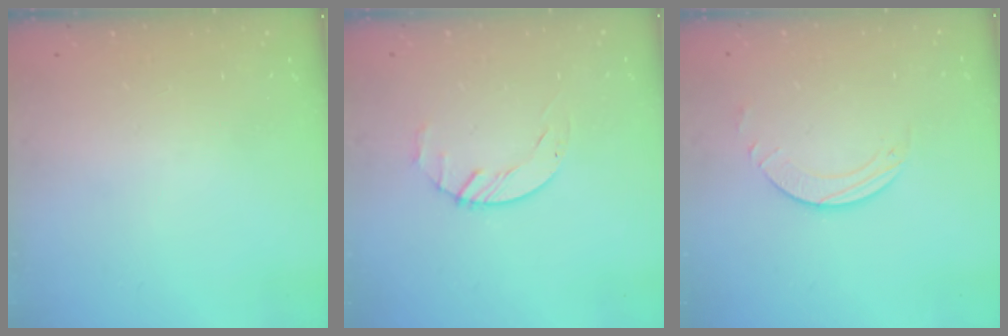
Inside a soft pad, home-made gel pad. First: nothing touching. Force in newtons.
{"total": 1.8, "press": 1.7, "slide": 0.3}
{"total": 2.5, "press": 2.5, "slide": 0.2}